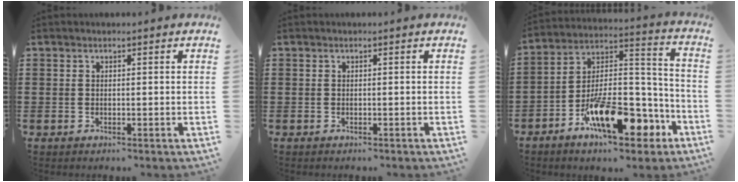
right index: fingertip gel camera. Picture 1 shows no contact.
{"total": 0.0}
{"total": 14.8, "force": [-8.3, 6.1, 10.6], "torque": [-0.174, 0.033, -0.144]}